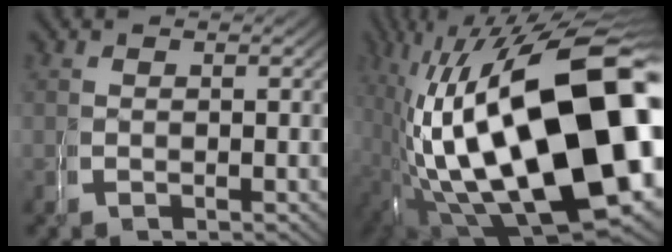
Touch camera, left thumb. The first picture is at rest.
{"total": 29.9, "force": [-5.4, 18.3, 23.0], "torque": [-0.411, -0.111, -0.018]}